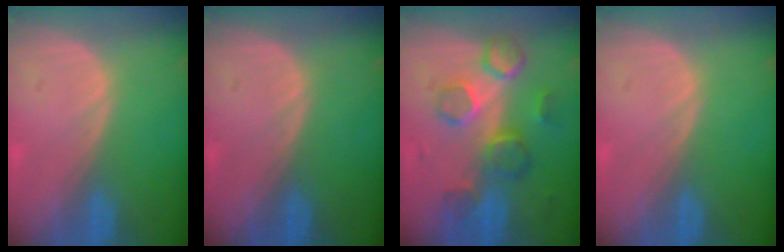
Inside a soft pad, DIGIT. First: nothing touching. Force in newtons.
{"total": 0.0}
{"total": 8.5, "press": 7.8, "slide": 3.5}
{"total": 0.0}